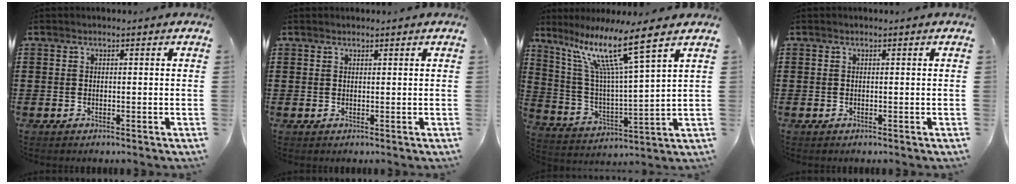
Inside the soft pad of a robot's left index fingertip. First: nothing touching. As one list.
[{"total": 0.6, "force": [0.6, 0.1, 0.1], "torque": [-0.004, -0.001, 0.012]}, {"total": 12.2, "force": [8.2, 0.3, 9.0], "torque": [-0.193, -0.041, 0.129]}, {"total": 0.0}]